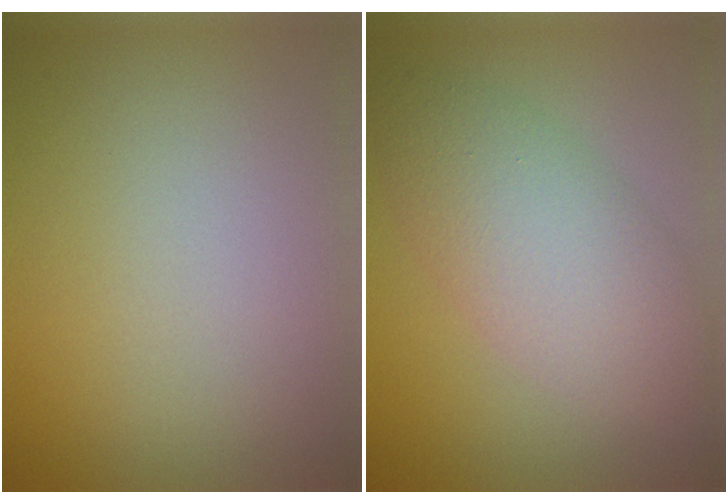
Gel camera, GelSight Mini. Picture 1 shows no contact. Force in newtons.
{"total": 5.9, "press": 5.9, "slide": 0.3}